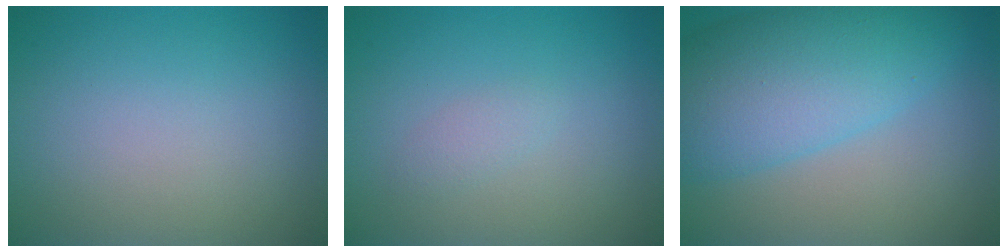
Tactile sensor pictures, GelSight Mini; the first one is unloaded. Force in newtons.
{"total": 1.1, "press": 1.1, "slide": 0.1}
{"total": 8.6, "press": 8.6, "slide": 0.2}